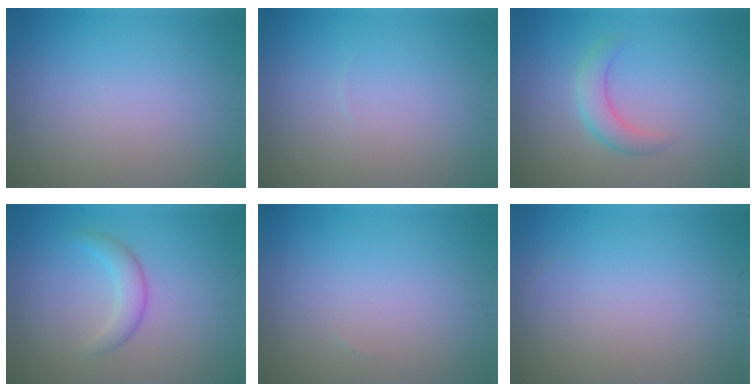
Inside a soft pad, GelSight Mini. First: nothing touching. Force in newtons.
{"total": 0.0}
{"total": 2.5, "press": 2.5, "slide": 0.1}
{"total": 2.2, "press": 2.2, "slide": 0.1}
{"total": 0.0}
{"total": 0.0}